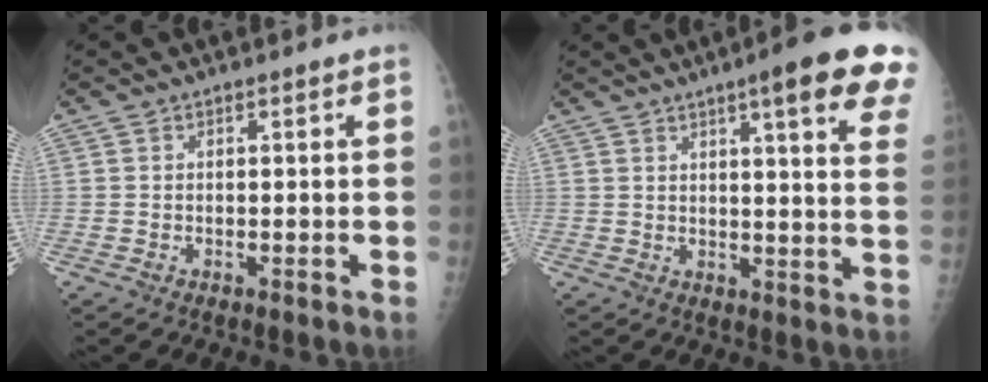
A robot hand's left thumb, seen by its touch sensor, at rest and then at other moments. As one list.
[{"total": 17.0, "force": [10.4, 2.3, 13.3], "torque": [-0.152, -0.032, 0.114]}]